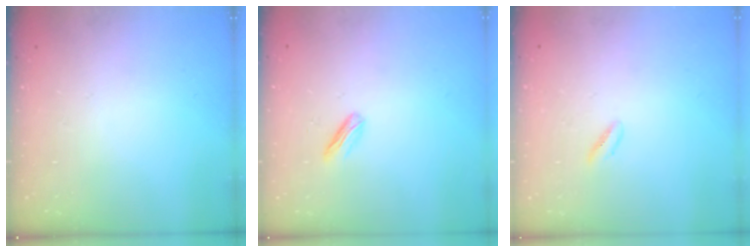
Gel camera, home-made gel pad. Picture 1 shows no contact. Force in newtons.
{"total": 2.8, "press": 2.7, "slide": 0.6}
{"total": 1.1, "press": 0.9, "slide": 0.5}